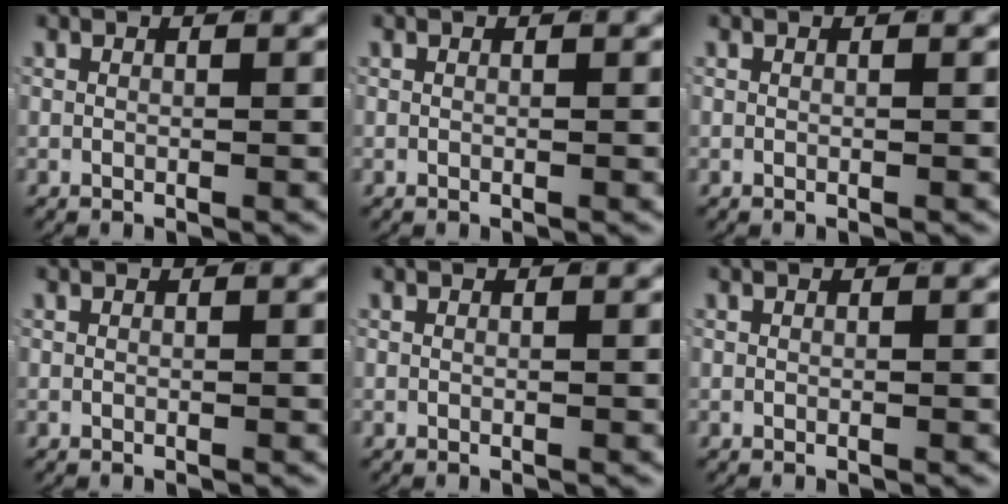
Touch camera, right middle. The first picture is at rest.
{"total": 0.0}
{"total": 0.0}
{"total": 0.0}
{"total": 0.0}
{"total": 0.0}